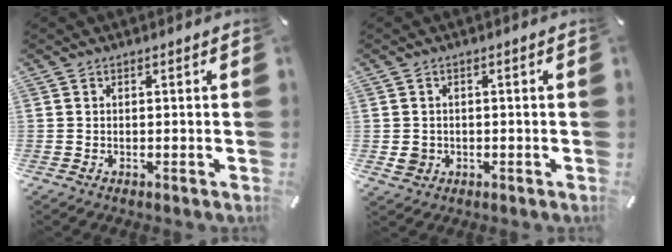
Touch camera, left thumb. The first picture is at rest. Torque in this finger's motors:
{"motor_torque": [-0.21, -0.25, 0.07, -0.11, 0.03]}